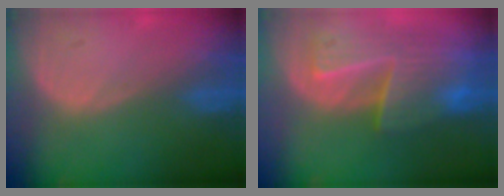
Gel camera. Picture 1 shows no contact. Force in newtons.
{"total": 8.9, "press": 8.1, "slide": 3.7}